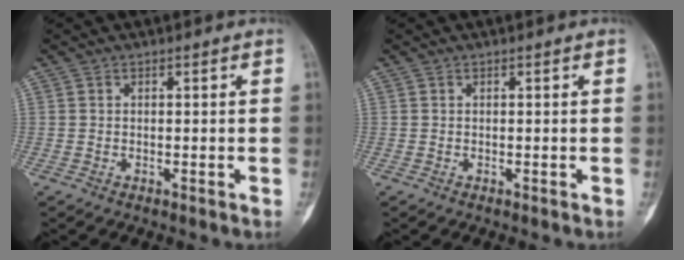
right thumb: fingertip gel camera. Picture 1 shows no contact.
{"total": 0.0}